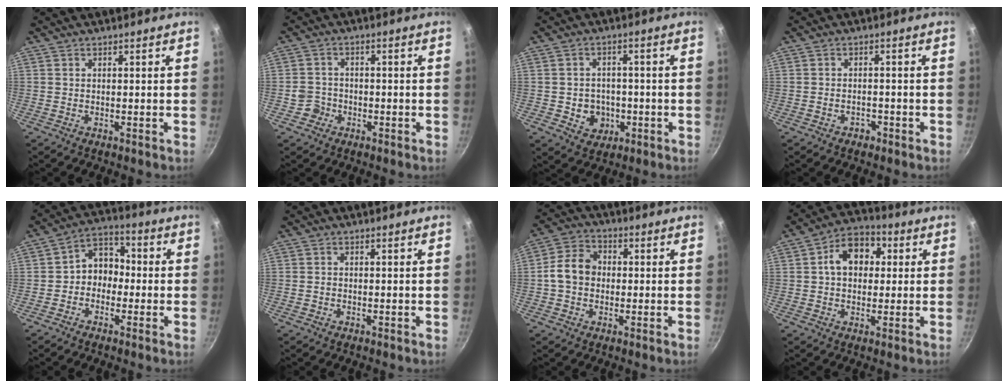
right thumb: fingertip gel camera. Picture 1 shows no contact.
{"total": 3.9, "force": [-1.6, 3.4, 0.7], "torque": [0.005, 0.022, -0.028]}
{"total": 6.6, "force": [-1.5, 5.8, 2.6], "torque": [-0.012, 0.018, -0.012]}
{"total": 1.9, "force": [-1.3, 1.3, 0.6], "torque": [0.002, 0.017, -0.012]}
{"total": 7.4, "force": [-1.1, 6.0, 4.1], "torque": [-0.017, 0.034, -0.037]}
{"total": 1.0, "force": [-0.4, 0.9, 0.3], "torque": [-0.005, 0.003, -0.005]}
{"total": 8.1, "force": [-0.2, 6.6, 4.7], "torque": [-0.060, 0.021, -0.019]}
{"total": 10.5, "force": [2.0, 7.7, 6.8], "torque": [-0.065, 0.020, 0.014]}